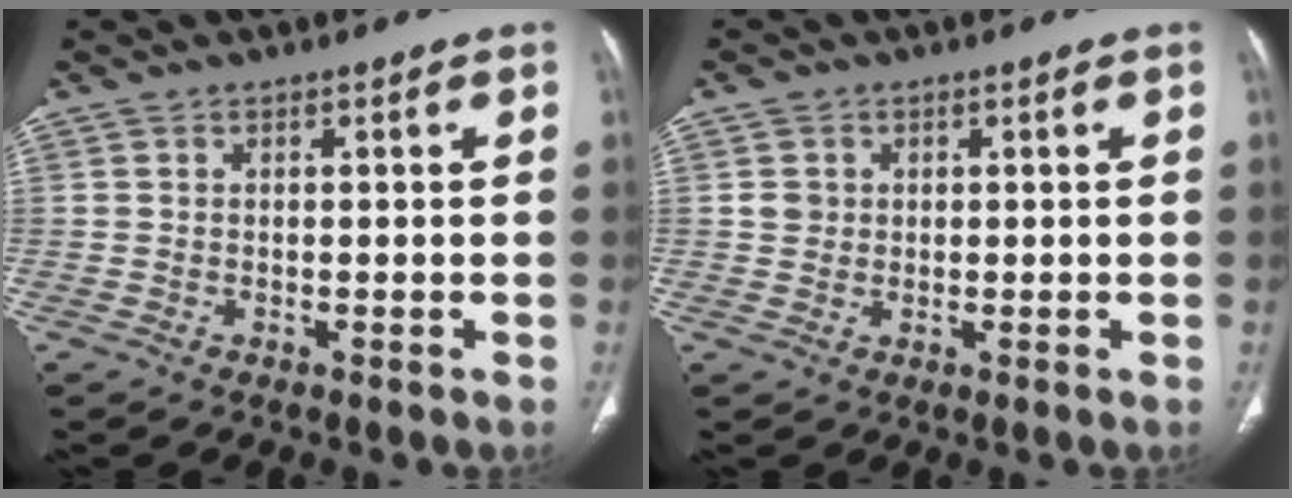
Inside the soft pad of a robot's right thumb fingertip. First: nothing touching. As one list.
[{"total": 2.3, "force": [0.5, 2.1, 0.6], "torque": [-0.001, -0.001, 0.011]}]